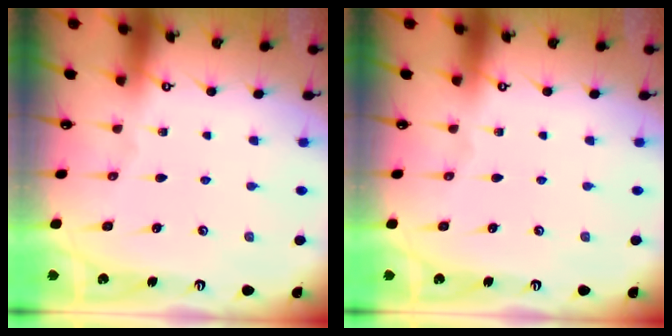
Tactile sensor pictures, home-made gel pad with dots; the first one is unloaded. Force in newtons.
{"total": 0.0}